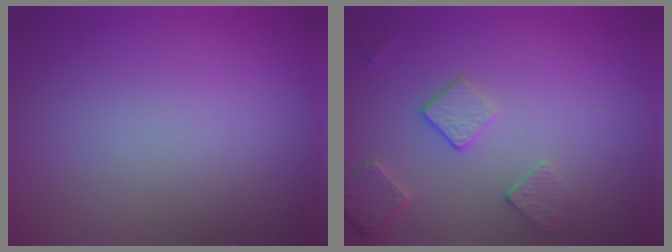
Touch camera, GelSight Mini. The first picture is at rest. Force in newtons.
{"total": 2.7, "press": 2.7, "slide": 0.7}